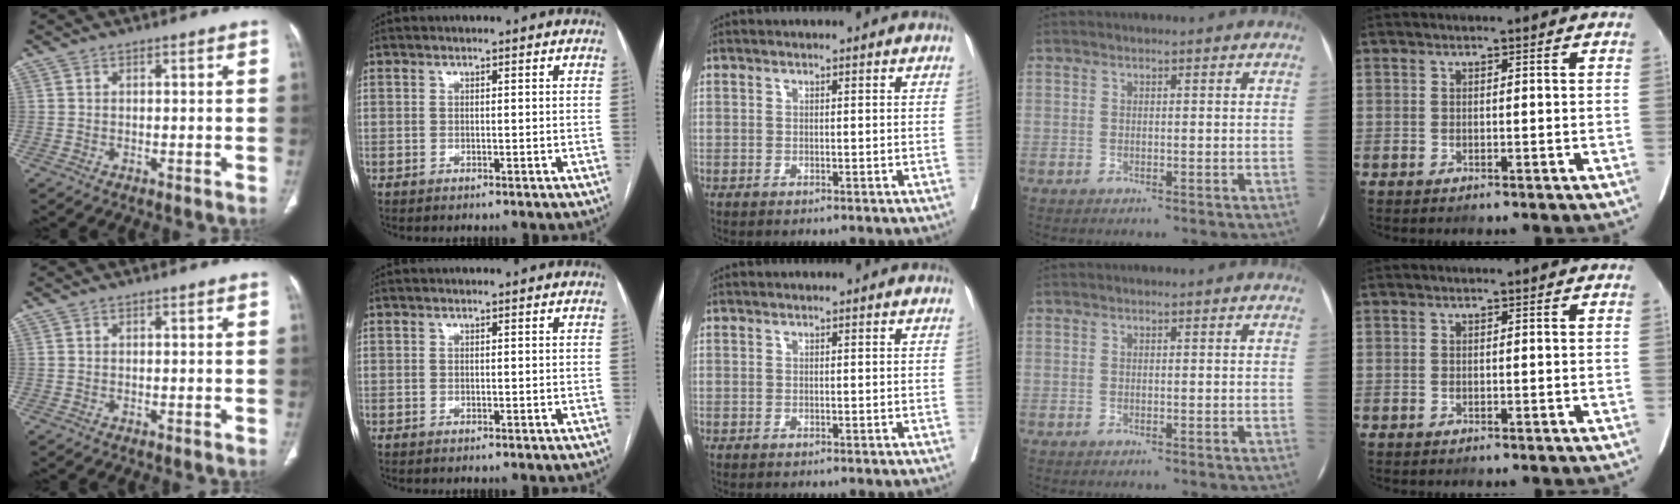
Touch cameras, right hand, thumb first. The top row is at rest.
{}